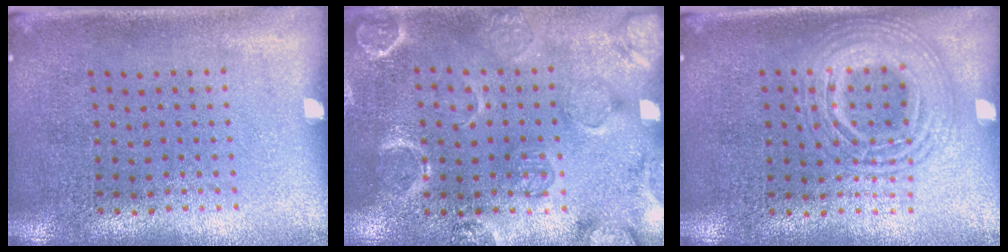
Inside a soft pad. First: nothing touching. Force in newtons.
{"total": 2.4, "press": 2.2, "slide": 0.8}
{"total": 2.6, "press": 2.6, "slide": 0.2}